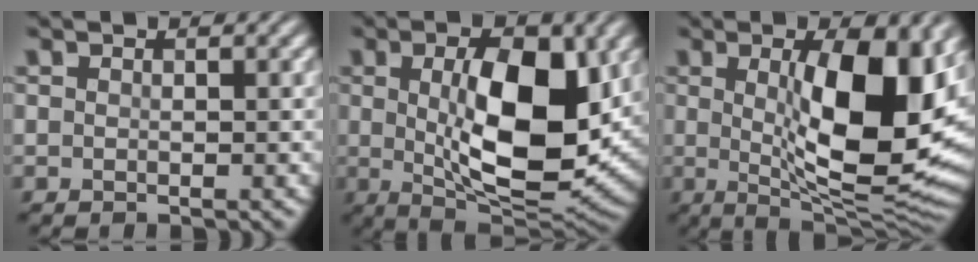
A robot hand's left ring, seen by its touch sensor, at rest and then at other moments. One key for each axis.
{"total": 10.3, "fx": 1.2, "fy": 4.2, "fz": 9.3, "tx": -0.143, "ty": -0.003, "tz": 0.025}
{"total": 12.3, "fx": 1.5, "fy": 4.0, "fz": 11.5, "tx": -0.168, "ty": -0.009, "tz": 0.030}